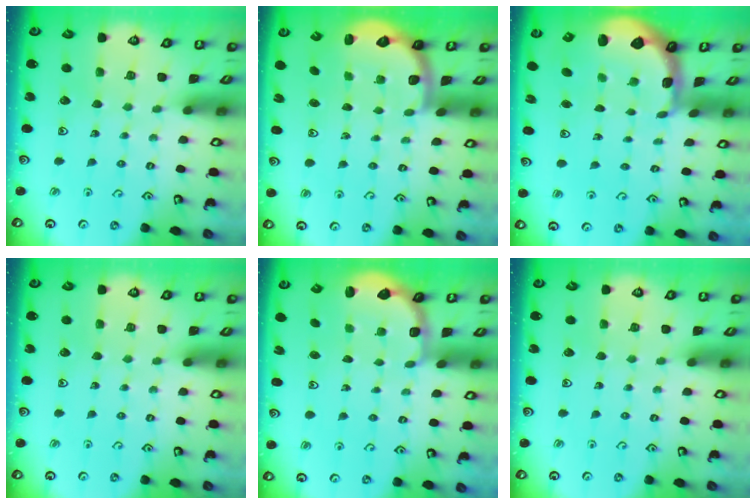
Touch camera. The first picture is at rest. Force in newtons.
{"total": 2.6, "press": 2.3, "slide": 1.2}
{"total": 2.3, "press": 1.5, "slide": 1.8}
{"total": 0.0}
{"total": 2.9, "press": 2.4, "slide": 1.6}
{"total": 0.0}